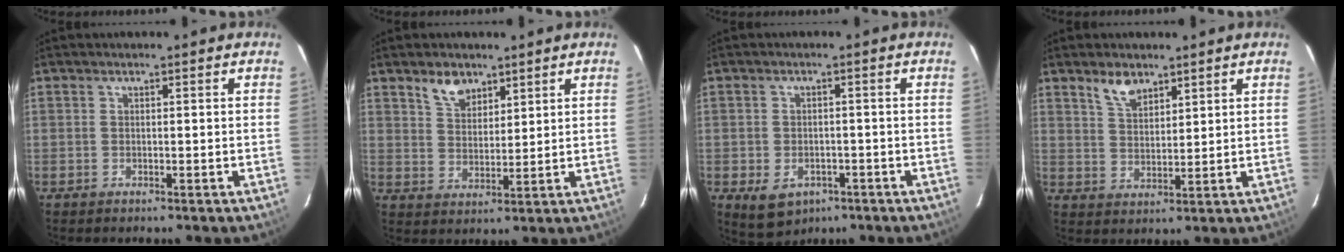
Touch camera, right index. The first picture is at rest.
{"total": 5.7, "force": [4.0, 3.2, 2.6], "torque": [-0.041, 0.007, 0.077]}
{"total": 7.1, "force": [-3.4, 5.2, 3.5], "torque": [-0.075, -0.009, -0.039]}
{"total": 5.2, "force": [3.8, 2.4, 2.7], "torque": [-0.045, 0.004, 0.074]}